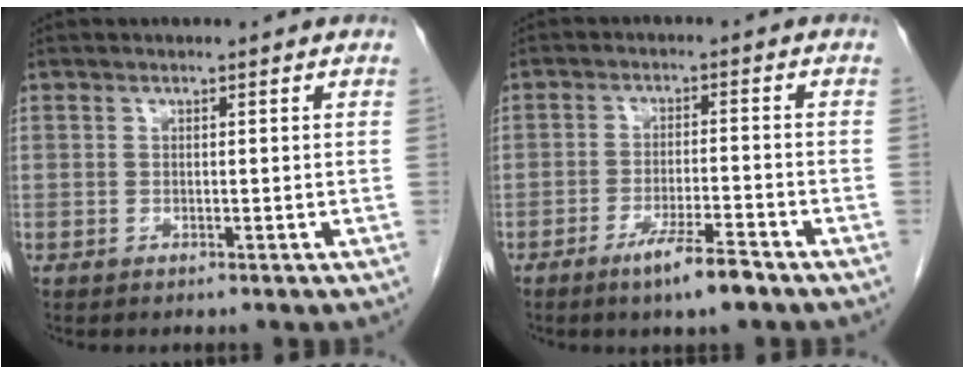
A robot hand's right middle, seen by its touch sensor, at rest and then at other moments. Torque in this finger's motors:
{"motor_torque": [1.21, -0.93, 0.48, 0.14]}